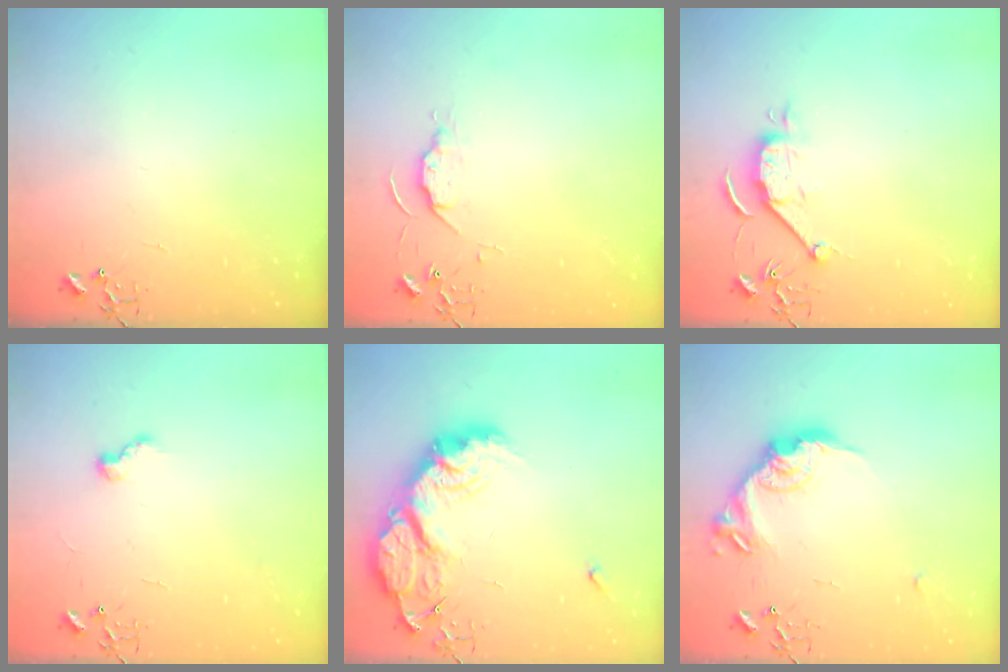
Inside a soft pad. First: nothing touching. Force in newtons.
{"total": 5.7, "press": 5.6, "slide": 0.8}
{"total": 7.9, "press": 7.9, "slide": 0.9}
{"total": 6.4, "press": 6.3, "slide": 0.6}
{"total": 25.2, "press": 25.1, "slide": 2.0}
{"total": 16.7, "press": 16.7, "slide": 0.9}